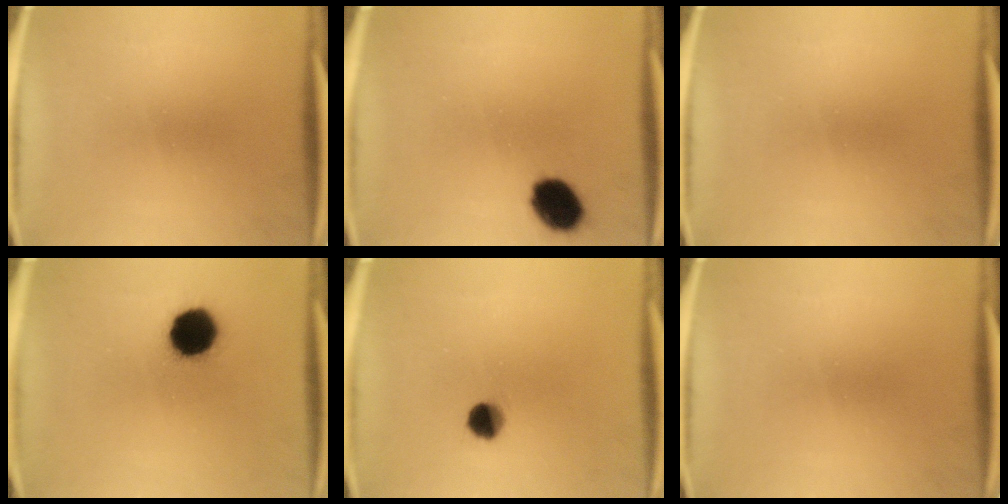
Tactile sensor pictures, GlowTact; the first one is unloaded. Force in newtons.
{"total": 9.1}
{"total": 0.0}
{"total": 12.1}
{"total": 4.5}
{"total": 0.0}